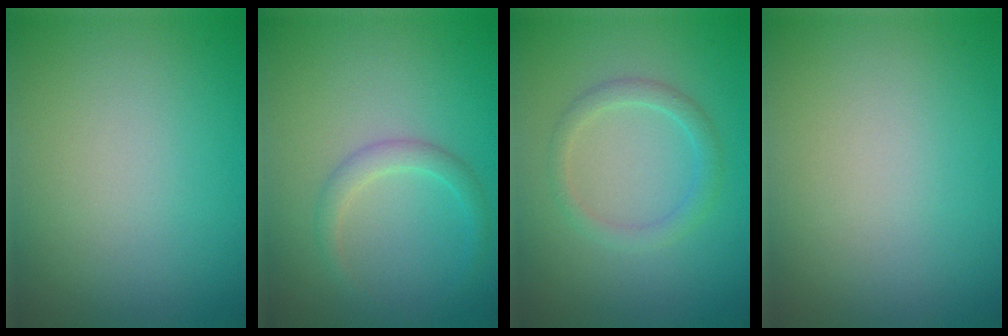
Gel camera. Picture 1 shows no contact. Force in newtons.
{"total": 1.7, "press": 1.7, "slide": 0.1}
{"total": 1.9, "press": 1.9, "slide": 0.2}
{"total": 0.0}